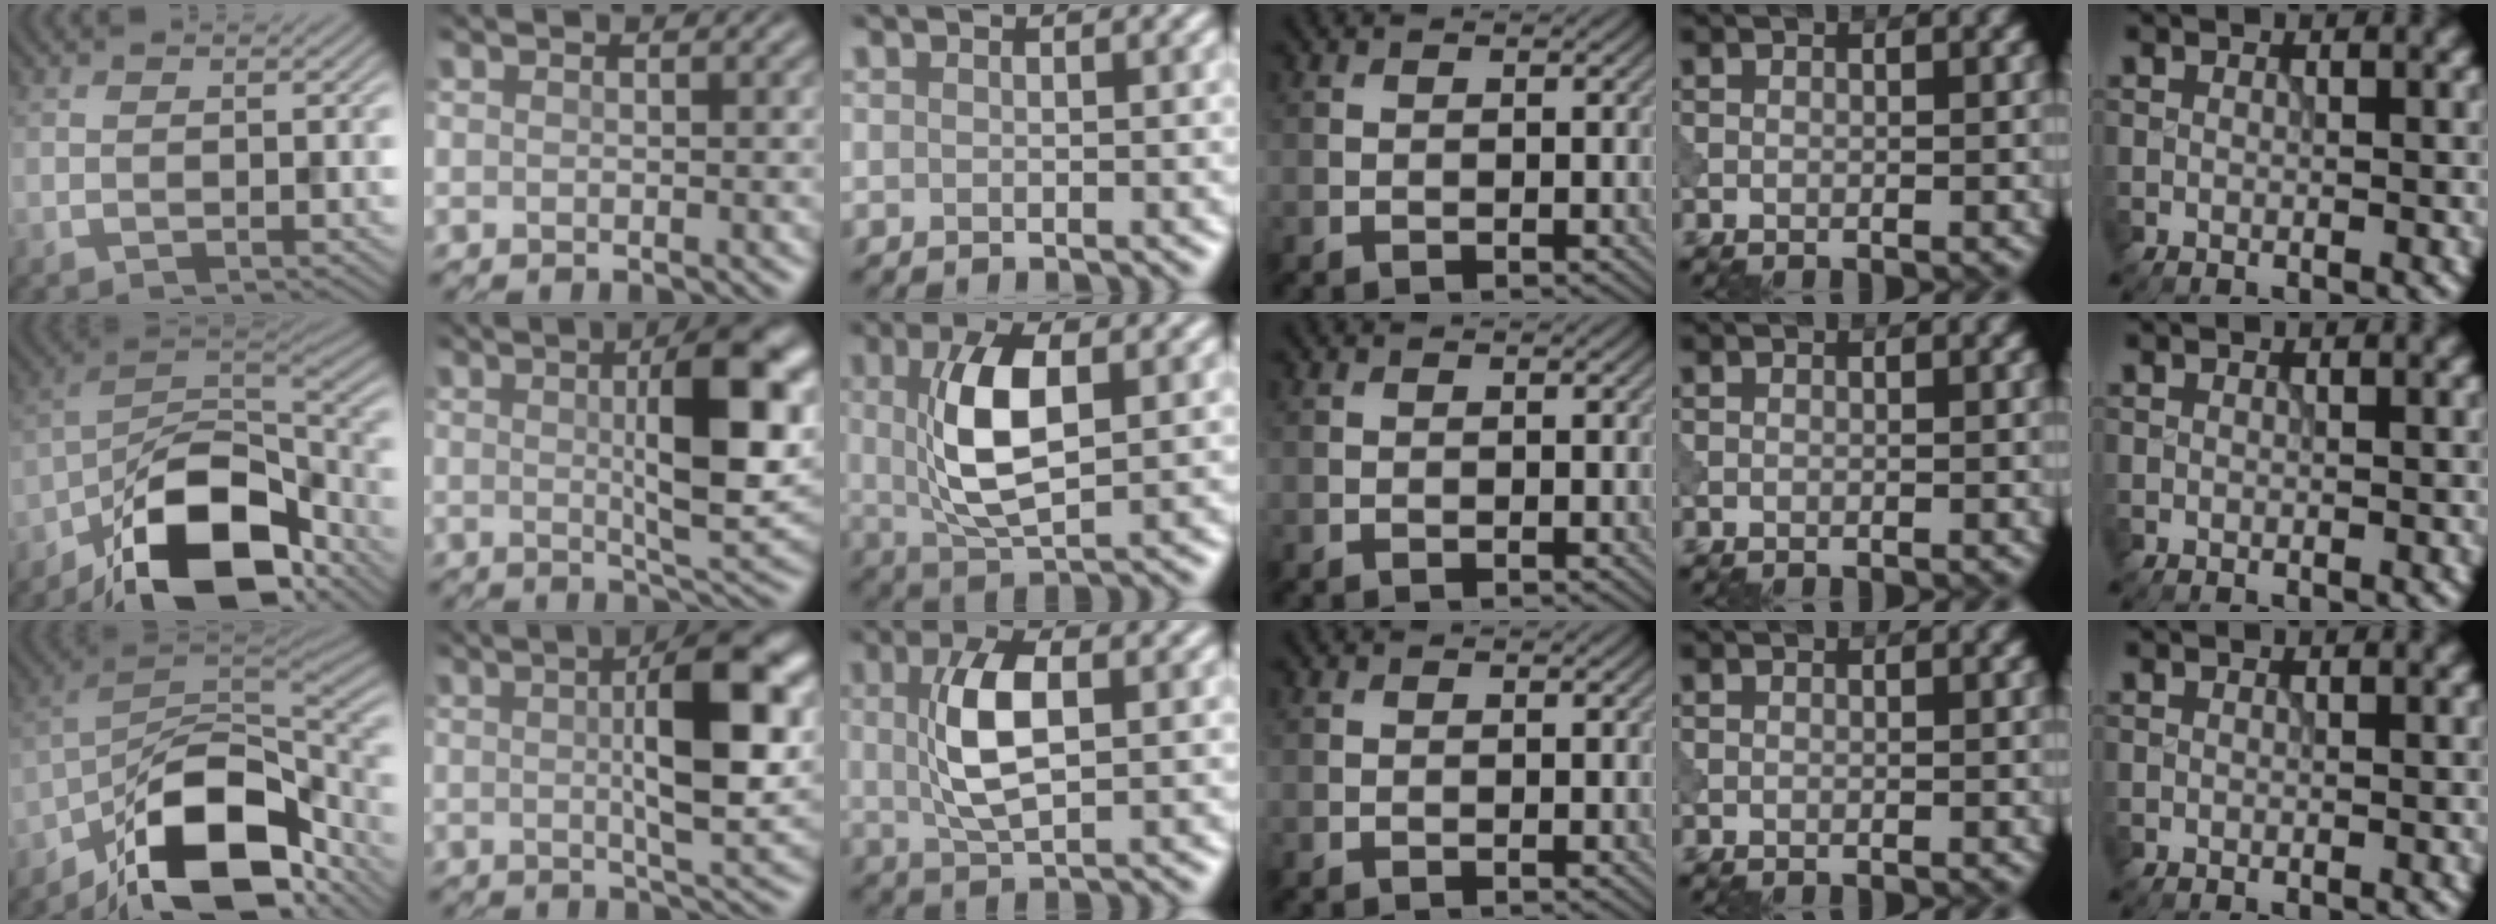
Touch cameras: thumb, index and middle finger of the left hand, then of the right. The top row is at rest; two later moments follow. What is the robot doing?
{"motion": "shake", "object": "bell"}